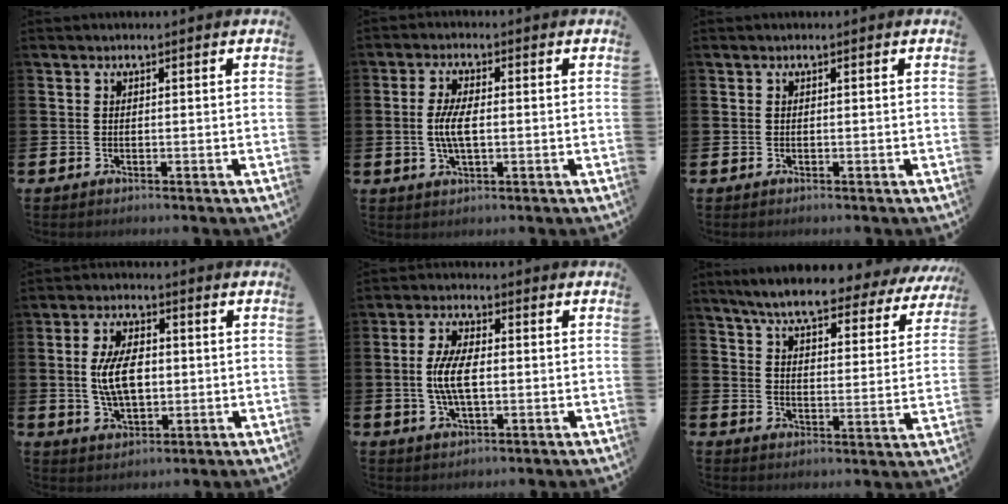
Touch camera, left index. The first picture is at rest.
{"total": 4.8, "force": [0.0, 1.9, 4.4], "torque": [-0.086, 0.003, -0.005]}
{"total": 0.0}
{"total": 7.5, "force": [0.4, 4.1, 6.2], "torque": [-0.121, 0.006, 0.001]}
{"total": 6.3, "force": [0.0, 2.8, 5.6], "torque": [-0.114, 0.004, -0.006]}
{"total": 7.4, "force": [6.6, 0.9, 3.2], "torque": [-0.083, -0.041, 0.109]}